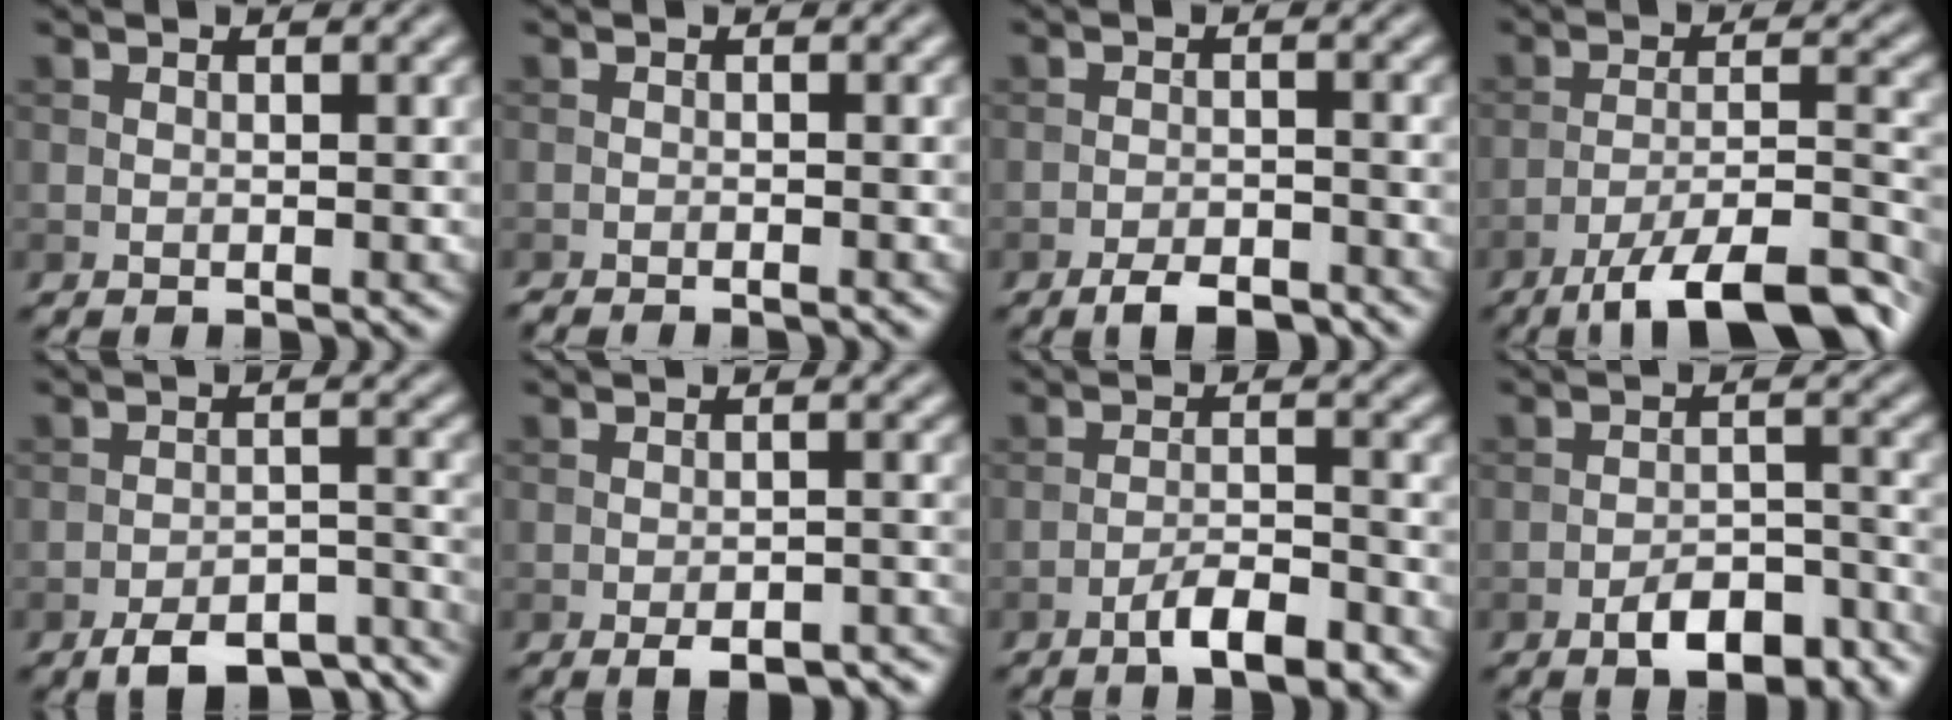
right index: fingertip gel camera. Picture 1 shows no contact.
{"total": 1.7, "force": [-1.6, 0.1, 0.6], "torque": [-0.011, -0.002, -0.028]}
{"total": 3.8, "force": [-3.0, 1.2, 2.0], "torque": [-0.031, 0.002, -0.053]}
{"total": 11.0, "force": [-8.1, 2.5, 7.0], "torque": [-0.111, 0.006, -0.131]}
{"total": 8.8, "force": [-6.9, 3.2, 4.4], "torque": [-0.061, -0.010, -0.101]}
{"total": 4.9, "force": [-3.4, 1.7, 3.1], "torque": [-0.046, -0.001, -0.040]}
{"total": 4.3, "force": [-2.9, 1.0, 3.1], "torque": [-0.054, 0.008, -0.052]}
{"total": 6.2, "force": [-4.2, 2.5, 3.9], "torque": [-0.057, 0.005, -0.064]}